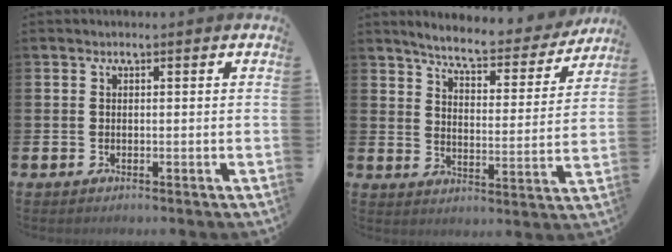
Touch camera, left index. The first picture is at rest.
{"total": 6.4, "force": [6.0, 0.8, 2.0], "torque": [-0.062, -0.043, 0.100]}